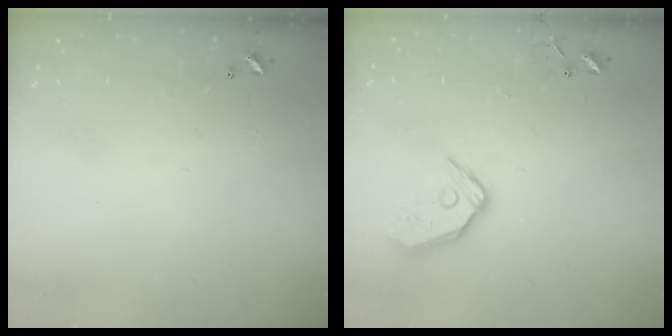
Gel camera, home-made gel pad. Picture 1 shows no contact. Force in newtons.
{"total": 12.4, "press": 12.2, "slide": 2.1}